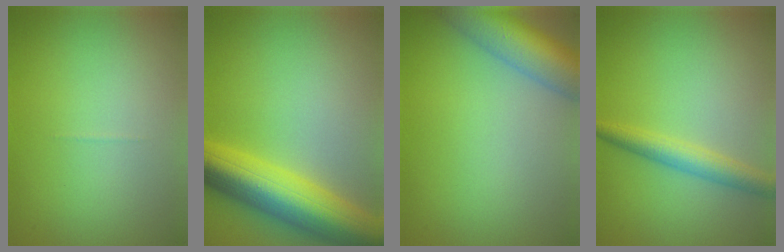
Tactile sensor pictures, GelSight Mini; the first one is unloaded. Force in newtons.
{"total": 10.4, "press": 10.4, "slide": 0.4}
{"total": 8.1, "press": 8.1, "slide": 0.4}
{"total": 3.1, "press": 3.1, "slide": 0.0}